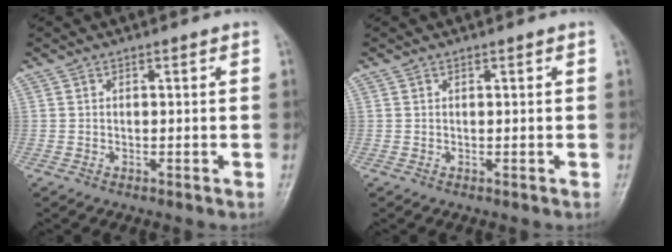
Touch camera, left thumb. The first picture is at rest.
{"total": 0.0}